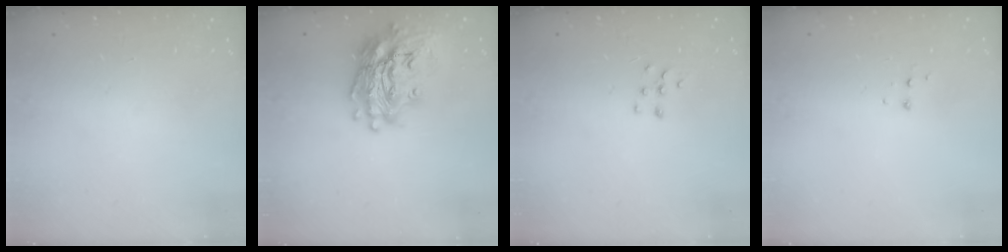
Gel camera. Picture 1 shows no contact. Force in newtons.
{"total": 19.7, "press": 19.5, "slide": 2.7}
{"total": 5.3, "press": 5.3, "slide": 0.5}
{"total": 3.7, "press": 3.7, "slide": 0.4}